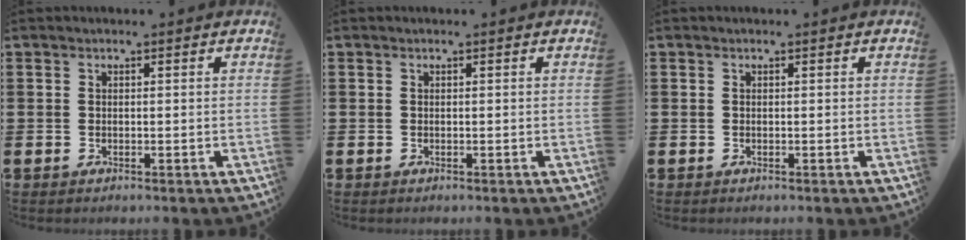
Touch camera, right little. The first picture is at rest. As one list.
[{"total": 0.0}, {"total": 0.0}]